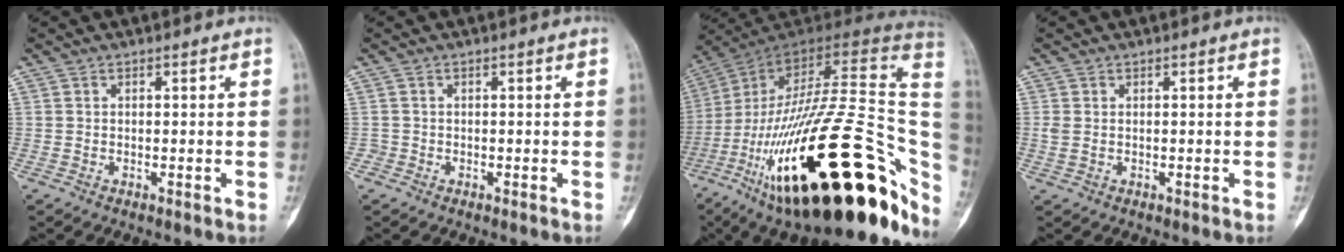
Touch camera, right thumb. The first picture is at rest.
{"total": 0.9, "force": [-0.4, 0.8, -0.1], "torque": [0.003, 0.005, -0.012]}
{"total": 46.4, "force": [-15.0, 17.6, 40.2], "torque": [-0.580, 0.051, -0.239]}
{"total": 1.8, "force": [0.0, 1.3, 1.3], "torque": [-0.039, 0.001, 0.000]}